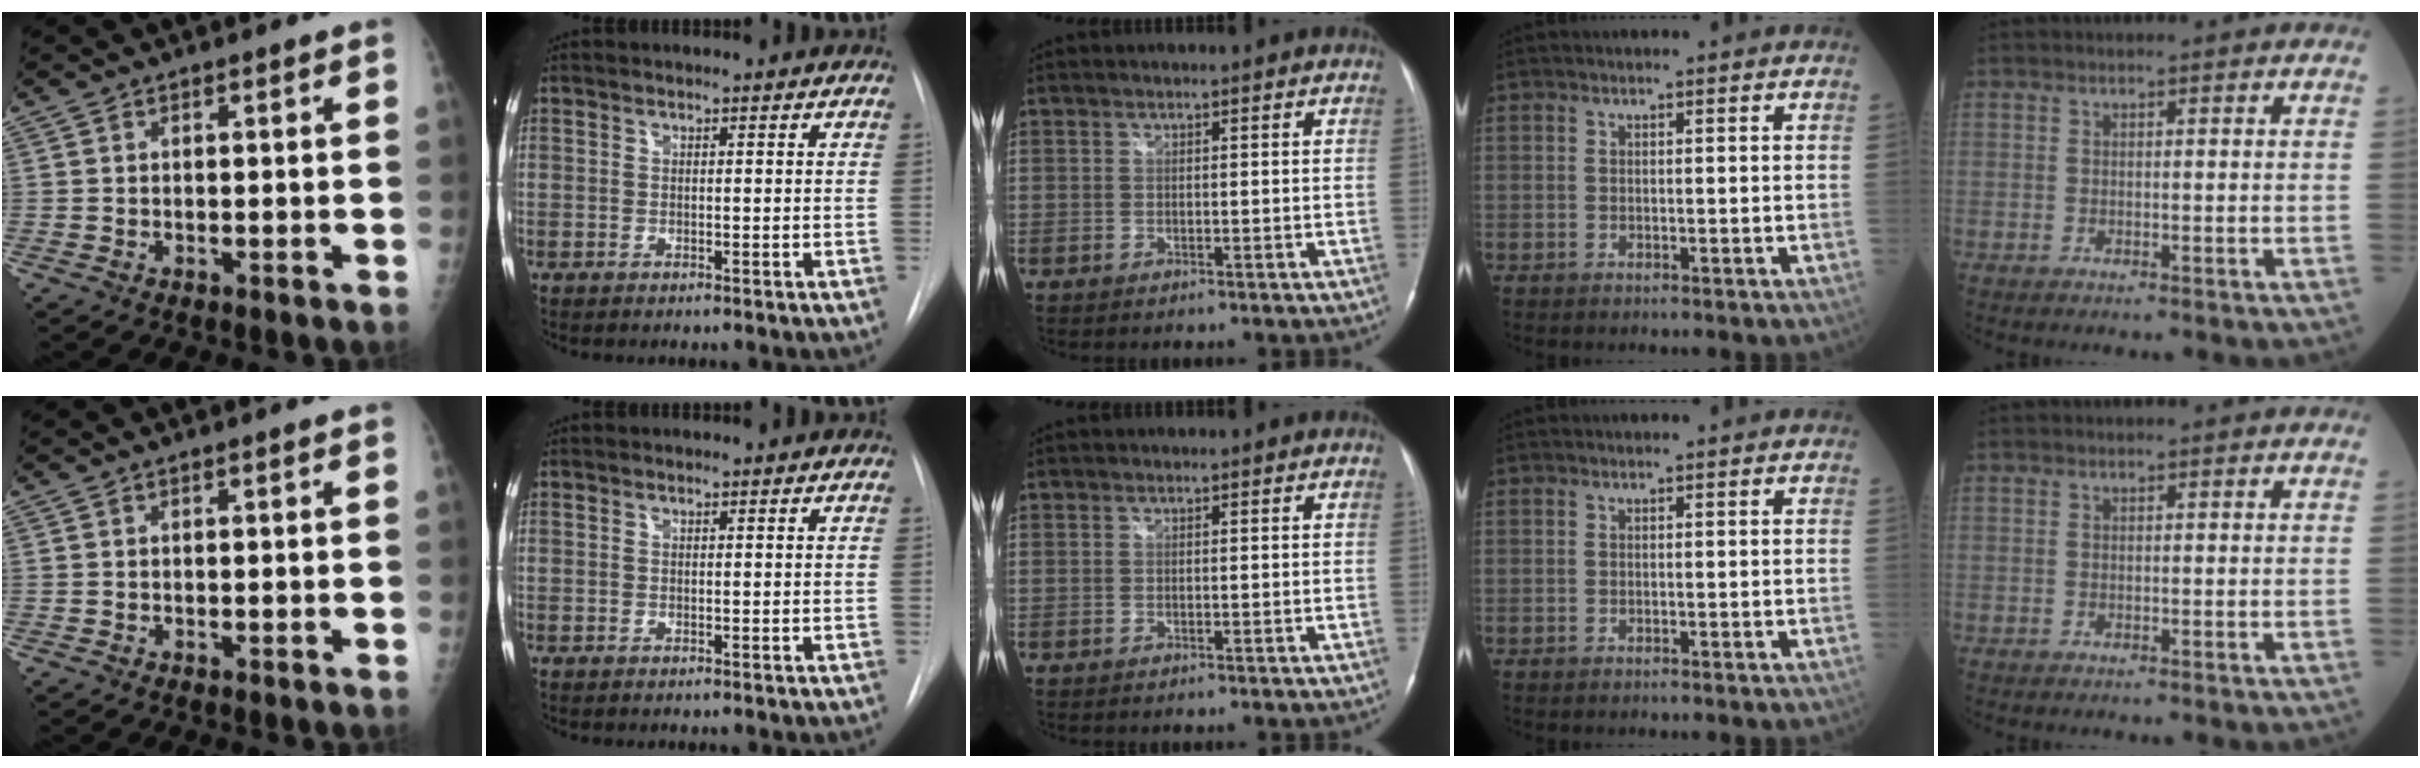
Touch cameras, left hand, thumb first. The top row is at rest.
{}